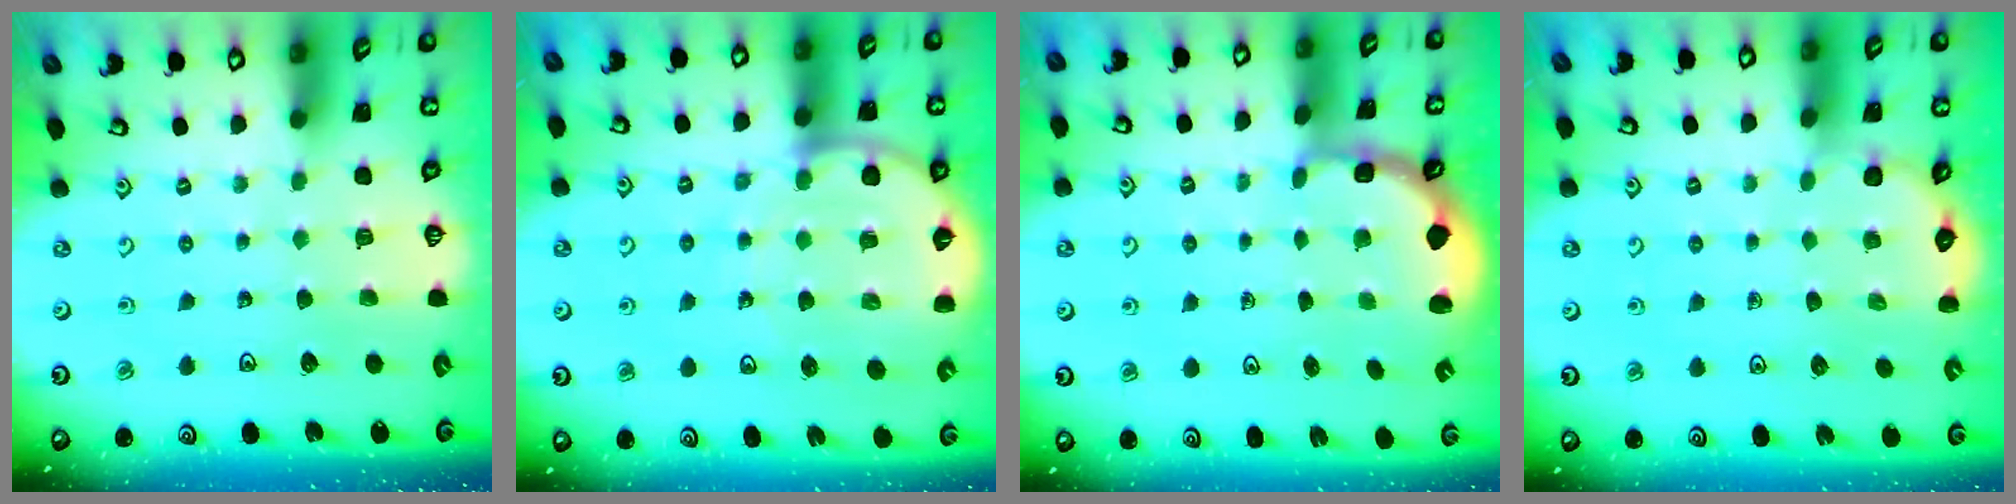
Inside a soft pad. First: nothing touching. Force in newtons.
{"total": 8.8, "press": 8.5, "slide": 2.2}
{"total": 2.4, "press": 2.1, "slide": 1.2}
{"total": 2.9, "press": 2.8, "slide": 0.7}